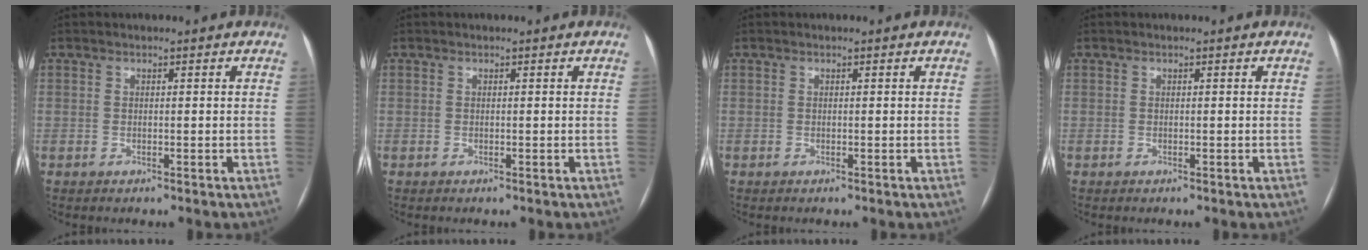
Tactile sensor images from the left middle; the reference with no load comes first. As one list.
[{"total": 0.0}, {"total": 0.0}, {"total": 0.0}]